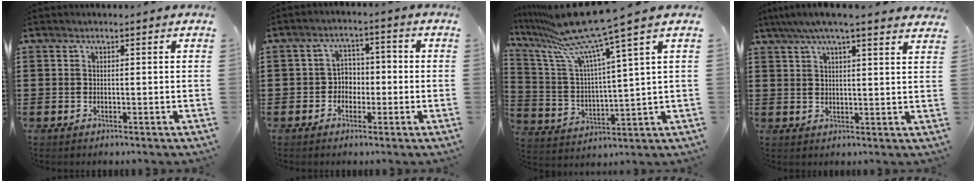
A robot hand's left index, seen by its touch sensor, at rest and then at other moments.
{"total": 3.5, "force": [-1.5, 2.9, 1.4], "torque": [-0.037, 0.009, -0.035]}
{"total": 12.9, "force": [9.7, -0.1, 8.5], "torque": [-0.206, -0.045, 0.160]}
{"total": 5.2, "force": [4.3, 0.0, 3.0], "torque": [-0.068, -0.008, 0.075]}